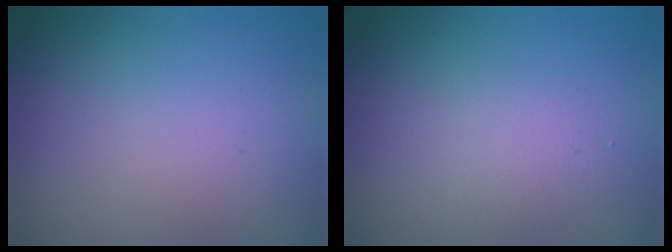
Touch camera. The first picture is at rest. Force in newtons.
{"total": 1.6, "press": 1.6, "slide": 0.1}